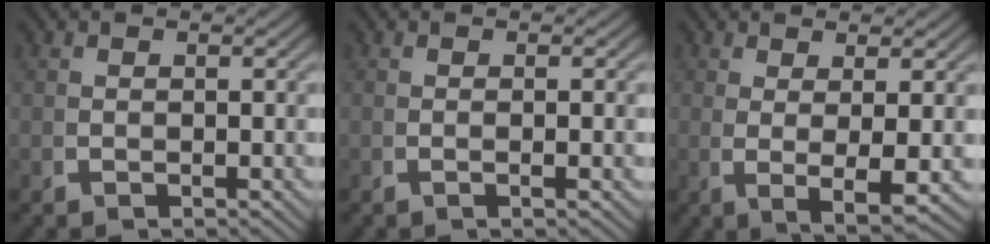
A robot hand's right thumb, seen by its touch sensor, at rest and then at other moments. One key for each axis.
{"total": 0.9, "fx": -0.1, "fy": 0.0, "fz": 0.9, "tx": -0.018, "ty": 0.004, "tz": -0.004}
{"total": 4.6, "fx": -0.2, "fy": 1.0, "fz": 4.5, "tx": -0.091, "ty": -0.018, "tz": 0.010}